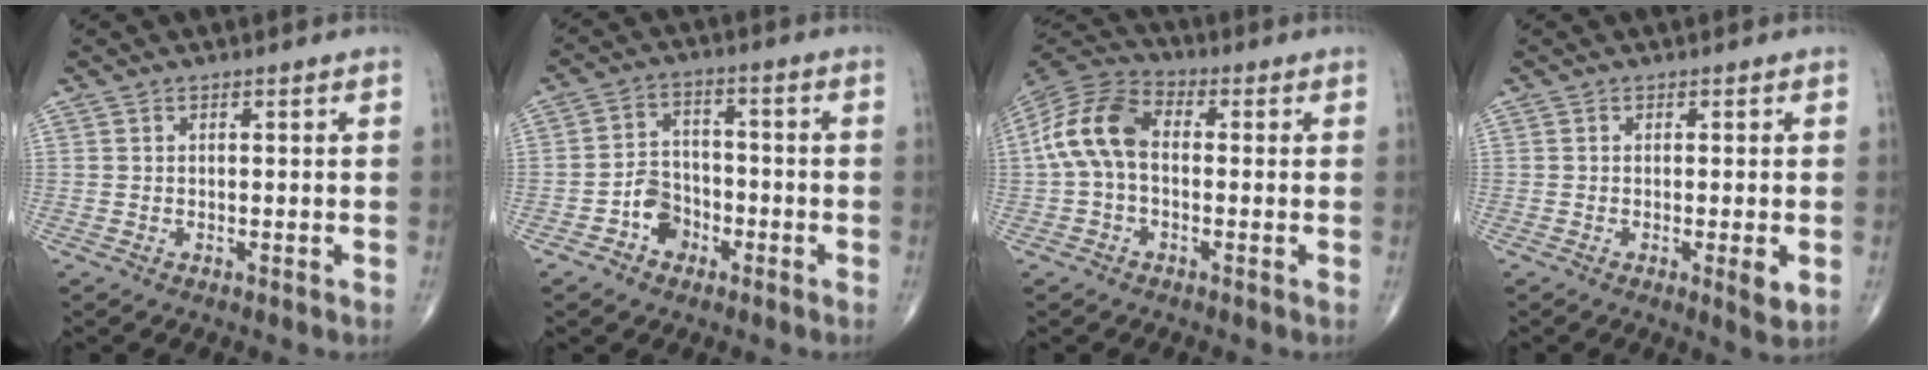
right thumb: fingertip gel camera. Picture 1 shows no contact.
{"total": 6.3, "force": [-2.9, 4.9, 2.6], "torque": [-0.016, 0.032, -0.056]}
{"total": 11.4, "force": [0.0, 7.2, 8.8], "torque": [-0.175, 0.032, -0.013]}
{"total": 3.1, "force": [-0.7, 0.4, 3.0], "torque": [-0.047, -0.012, -0.012]}